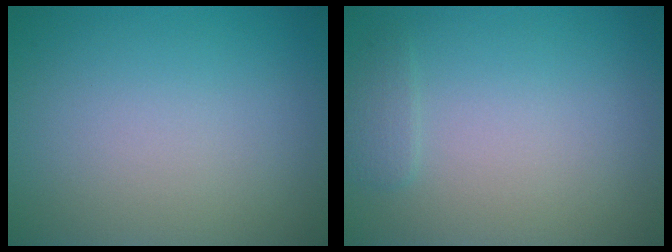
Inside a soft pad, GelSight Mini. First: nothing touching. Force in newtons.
{"total": 1.1, "press": 1.1, "slide": 0.1}